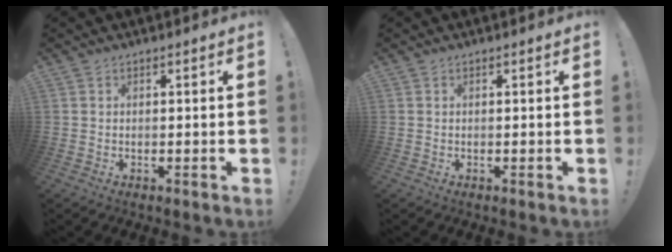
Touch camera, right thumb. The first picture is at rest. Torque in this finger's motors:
{"motor_torque": [0.03, -0.03, 0.00, 0.00, 0.00]}